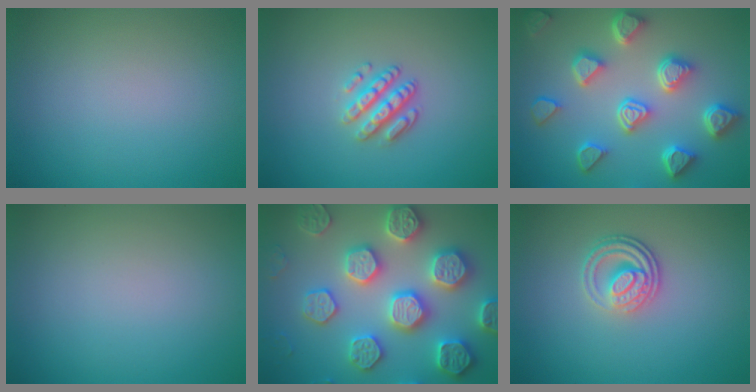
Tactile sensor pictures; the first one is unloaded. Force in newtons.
{"total": 3.0, "press": 2.6, "slide": 1.5}
{"total": 7.2, "press": 5.9, "slide": 4.2}
{"total": 0.0}
{"total": 7.2, "press": 6.9, "slide": 1.7}
{"total": 3.4, "press": 2.6, "slide": 2.2}